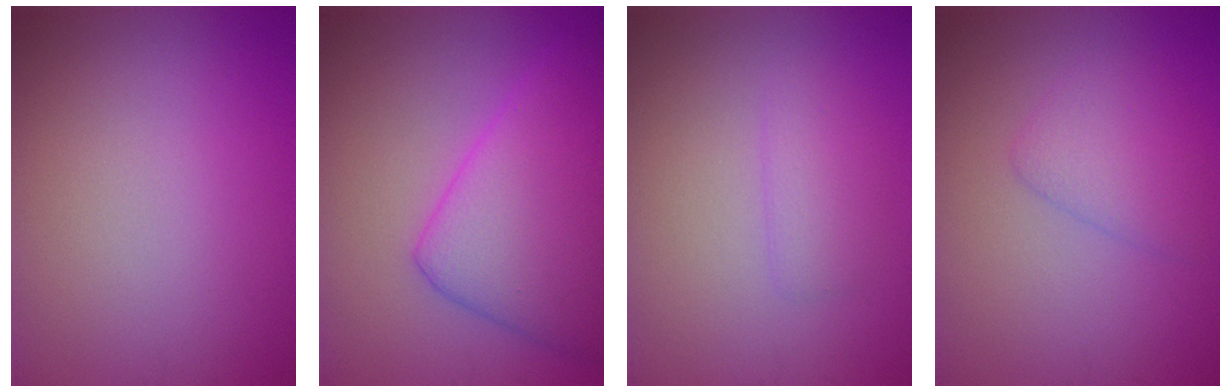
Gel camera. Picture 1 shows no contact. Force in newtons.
{"total": 8.0, "press": 8.0, "slide": 0.2}
{"total": 1.7, "press": 1.7, "slide": 0.0}
{"total": 2.7, "press": 2.7, "slide": 0.1}